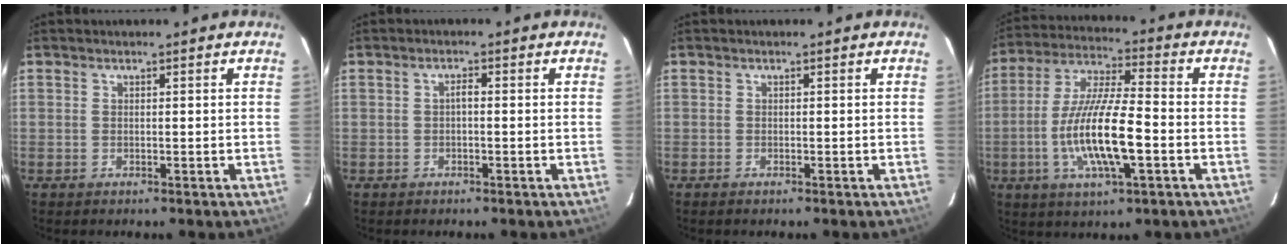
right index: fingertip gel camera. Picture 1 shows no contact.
{"total": 1.1, "force": [-0.3, 0.4, 1.0], "torque": [-0.017, 0.008, -0.007]}
{"total": 0.5, "force": [-0.5, 0.1, 0.1], "torque": [-0.002, -0.001, -0.010]}
{"total": 15.1, "force": [-4.0, 3.0, 14.2], "torque": [-0.283, -0.008, -0.076]}